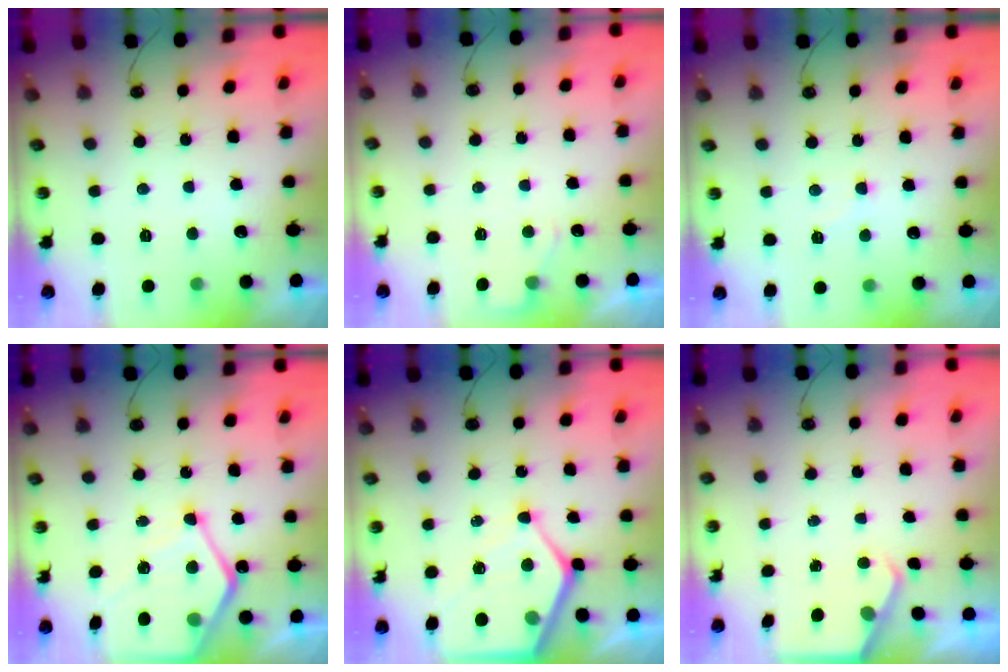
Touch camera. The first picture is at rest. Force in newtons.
{"total": 3.7, "press": 3.7, "slide": 0.5}
{"total": 6.3, "press": 6.3, "slide": 0.6}
{"total": 11.8, "press": 11.8, "slide": 1.0}
{"total": 11.0, "press": 11.0, "slide": 0.9}
{"total": 2.2, "press": 2.1, "slide": 0.3}